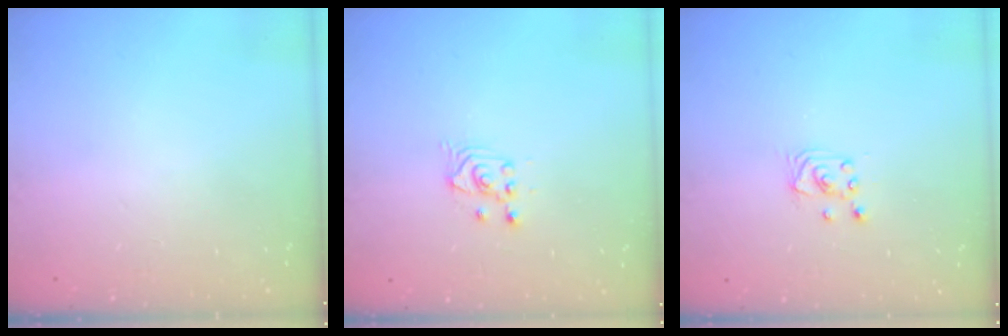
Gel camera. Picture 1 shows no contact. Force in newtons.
{"total": 2.6, "press": 2.6, "slide": 0.1}
{"total": 2.5, "press": 2.5, "slide": 0.2}